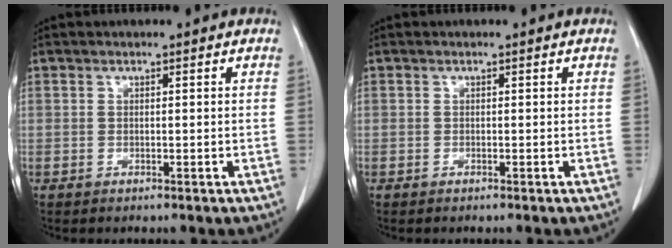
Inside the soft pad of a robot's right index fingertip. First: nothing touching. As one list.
[{"total": 0.0}]